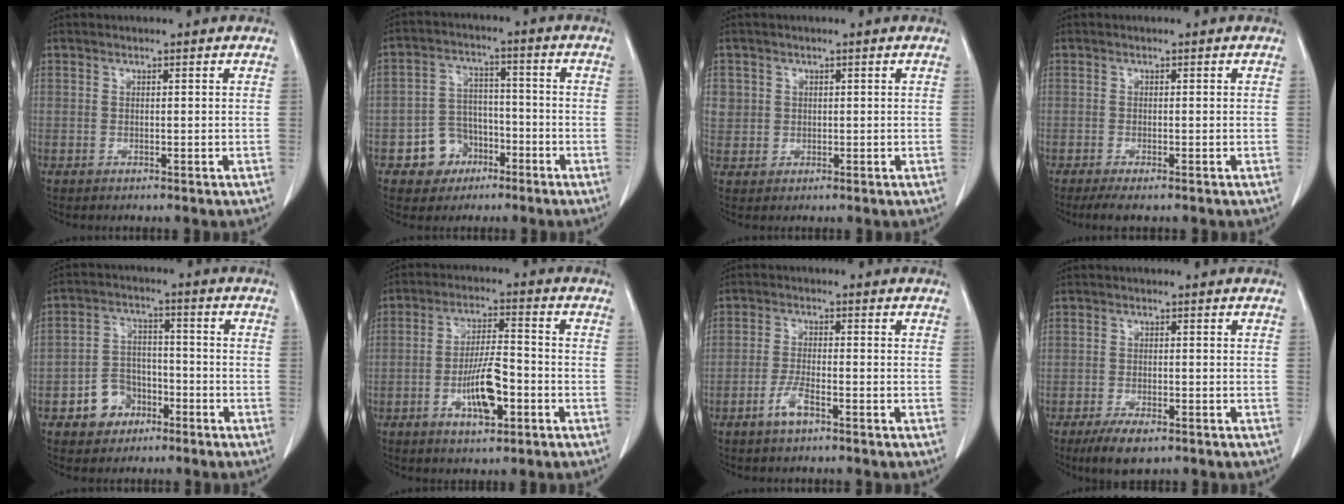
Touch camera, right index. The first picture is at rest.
{"total": 6.9, "force": [-3.4, 5.9, 1.4], "torque": [-0.022, 0.019, -0.049]}
{"total": 3.0, "force": [0.9, 2.8, 0.4], "torque": [0.004, 0.004, 0.020]}
{"total": 2.2, "force": [-1.5, 0.3, 1.6], "torque": [-0.028, -0.007, -0.027]}
{"total": 6.7, "force": [-3.3, 5.4, 2.1], "torque": [-0.038, 0.021, -0.049]}
{"total": 8.3, "force": [-3.0, 2.3, 7.4], "torque": [-0.140, 0.004, -0.051]}
{"total": 3.5, "force": [-2.2, 0.7, 2.7], "torque": [-0.055, 0.001, -0.044]}
{"total": 4.7, "force": [-3.1, 1.4, 3.2], "torque": [-0.058, -0.007, -0.049]}